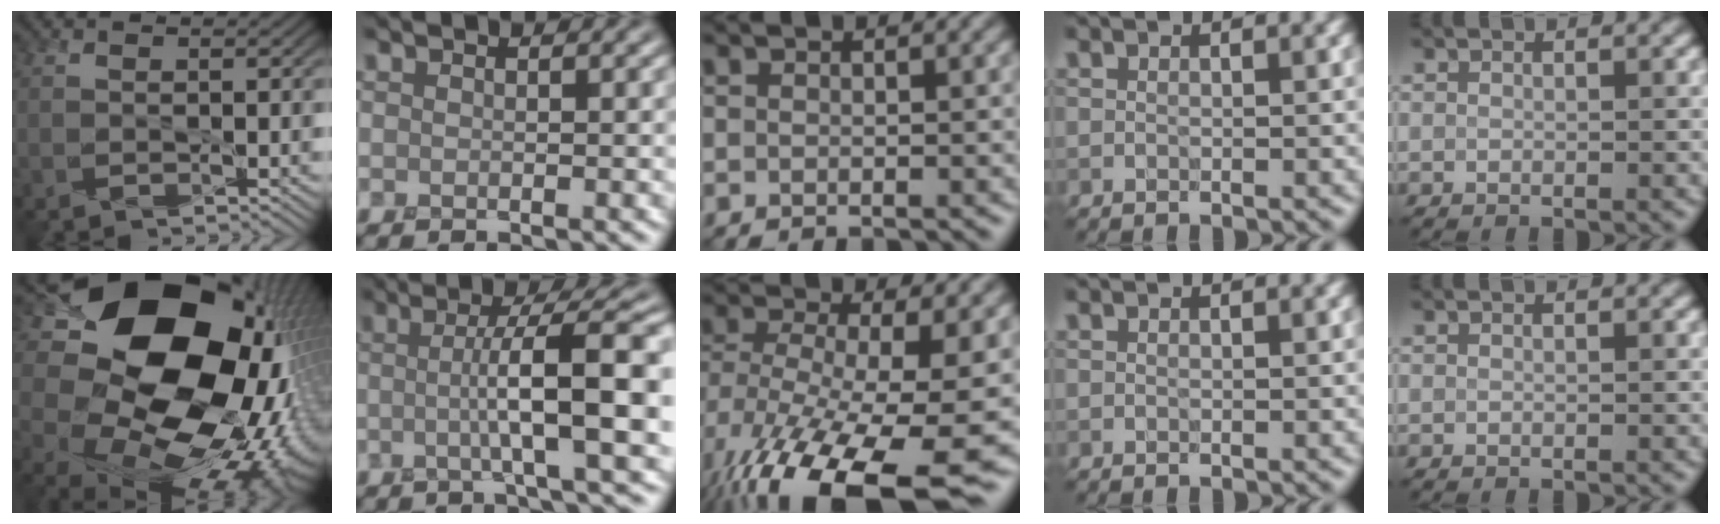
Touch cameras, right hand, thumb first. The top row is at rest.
{"thumb": {"total": 22.4, "force": [4.6, 17.3, 13.5], "torque": [-0.268, -0.016, 0.107]}, "index": {"total": 9.0, "force": [0.0, 1.6, 8.9], "torque": [-0.119, 0.007, -0.002]}, "middle": {"total": 14.0, "force": [-6.5, 5.7, 11.1], "torque": [-0.214, -0.031, -0.093]}}